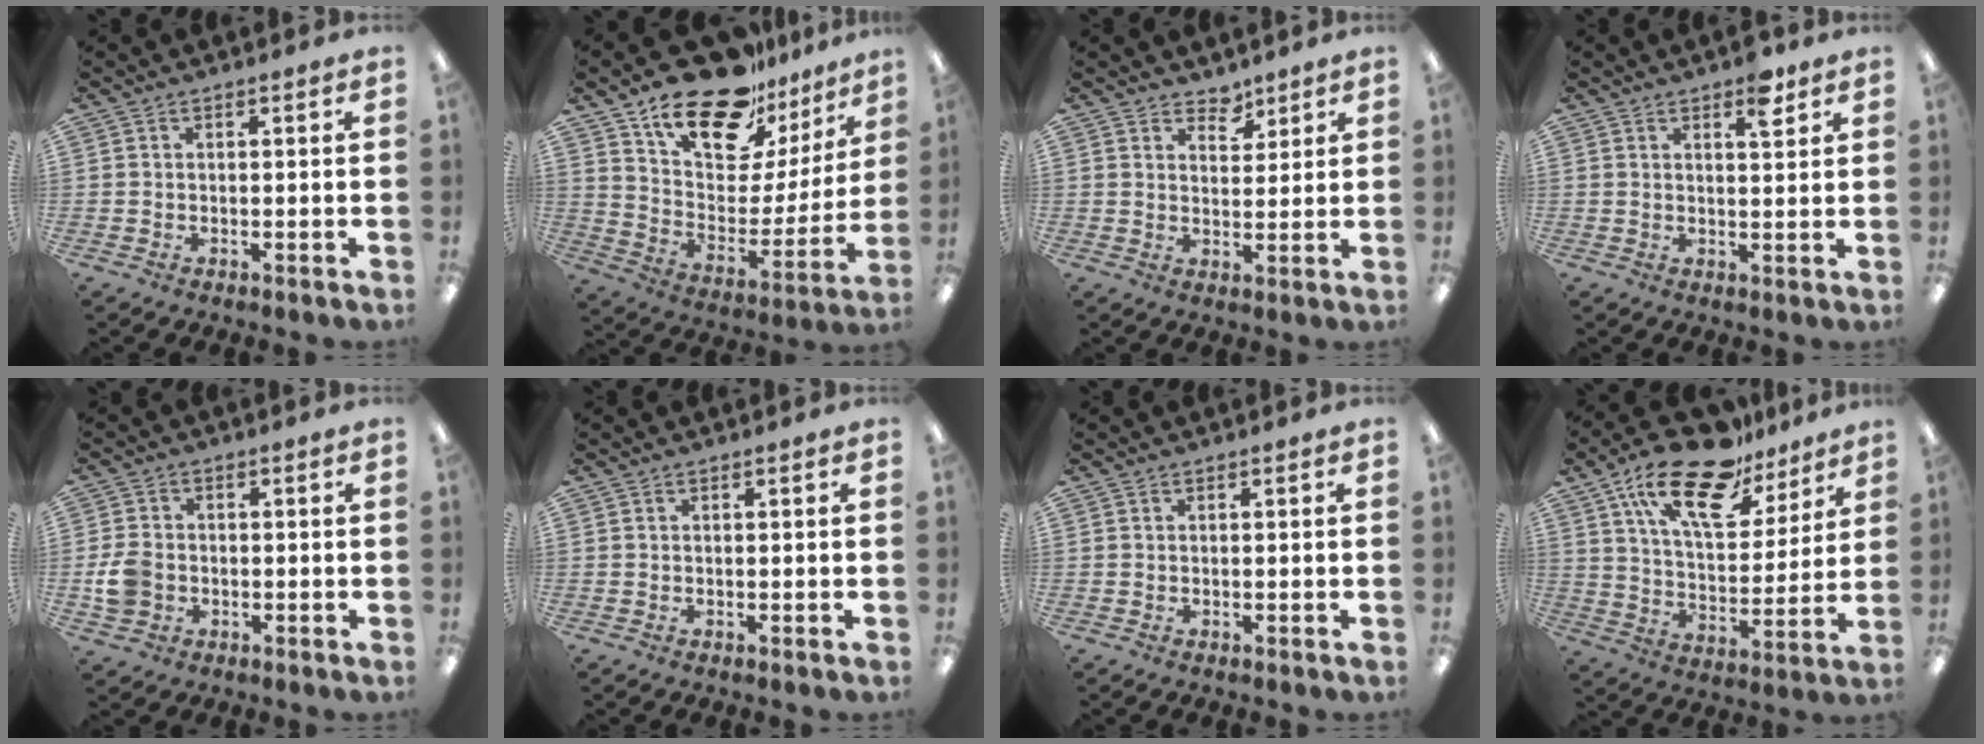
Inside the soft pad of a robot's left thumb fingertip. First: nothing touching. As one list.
[{"total": 21.8, "force": [16.8, 9.6, 10.1], "torque": [-0.179, -0.108, 0.297]}, {"total": 4.2, "force": [3.6, 2.1, 0.7], "torque": [0.002, -0.022, 0.065]}, {"total": 5.1, "force": [3.4, 1.7, 3.4], "torque": [-0.036, -0.016, 0.052]}, {"total": 6.2, "force": [-1.2, 5.1, 3.2], "torque": [-0.074, 0.009, -0.021]}, {"total": 0.0}, {"total": 0.0}, {"total": 21.0, "force": [14.1, 9.3, 12.4], "torque": [-0.219, -0.070, 0.246]}]